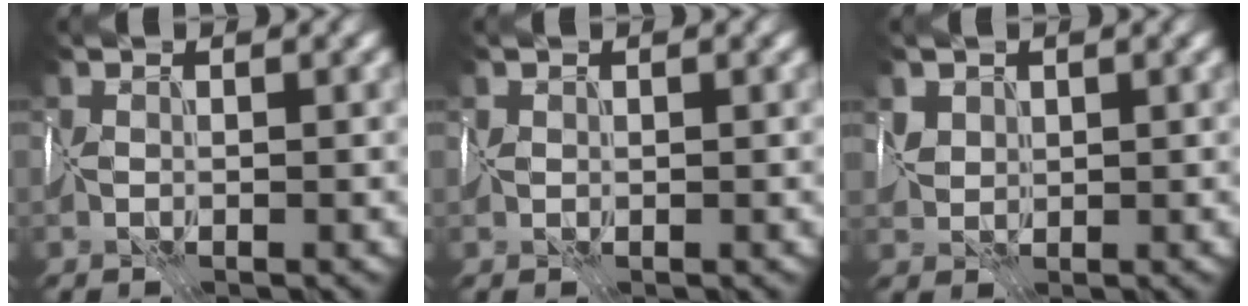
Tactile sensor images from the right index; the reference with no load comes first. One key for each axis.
{"total": 0.5, "fx": 0.3, "fy": 0.1, "fz": -0.4, "tx": 0.012, "ty": 0.001, "tz": 0.006}
{"total": 1.2, "fx": 1.0, "fy": 0.6, "fz": -0.3, "tx": 0.013, "ty": -0.007, "tz": 0.027}